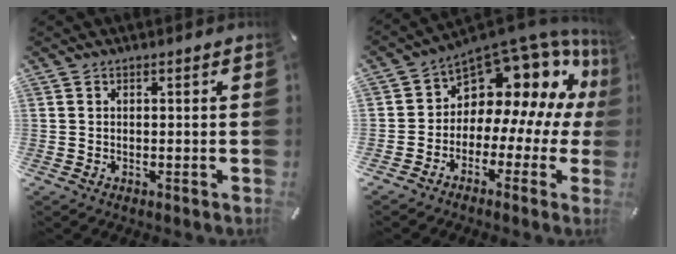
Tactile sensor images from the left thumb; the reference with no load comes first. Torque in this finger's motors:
{"motor_torque": [0.05, 1.48, 0.84, 0.59, 0.07]}